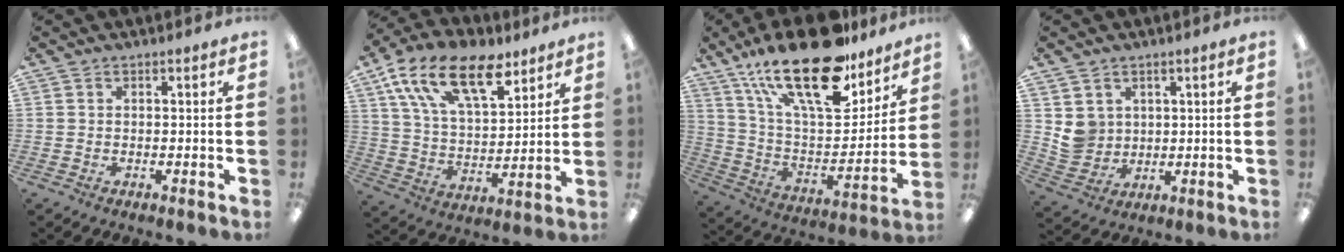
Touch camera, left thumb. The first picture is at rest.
{"total": 18.7, "force": [11.5, 9.2, 11.6], "torque": [-0.206, -0.049, 0.205]}
{"total": 27.3, "force": [18.1, 10.8, 17.2], "torque": [-0.291, -0.107, 0.309]}
{"total": 5.9, "force": [2.2, 5.4, 1.0], "torque": [-0.014, -0.004, 0.044]}